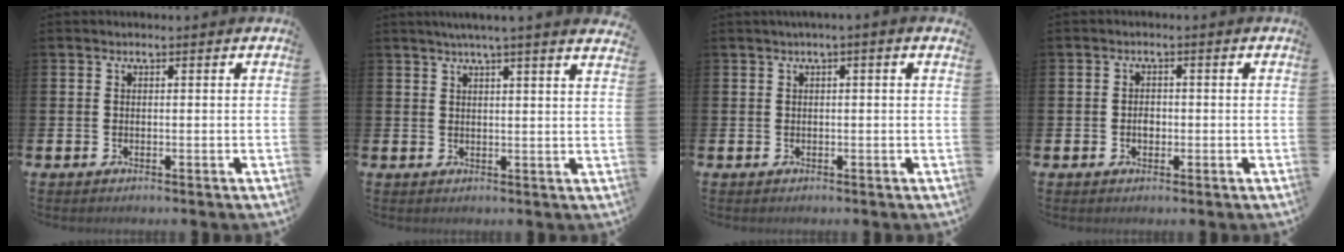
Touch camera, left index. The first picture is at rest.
{"total": 3.7, "force": [3.4, -1.0, 1.1], "torque": [-0.025, -0.015, 0.061]}
{"total": 0.8, "force": [0.2, -0.2, 0.8], "torque": [-0.018, 0.002, 0.003]}
{"total": 1.6, "force": [-0.3, 1.2, 1.1], "torque": [-0.010, 0.003, -0.009]}